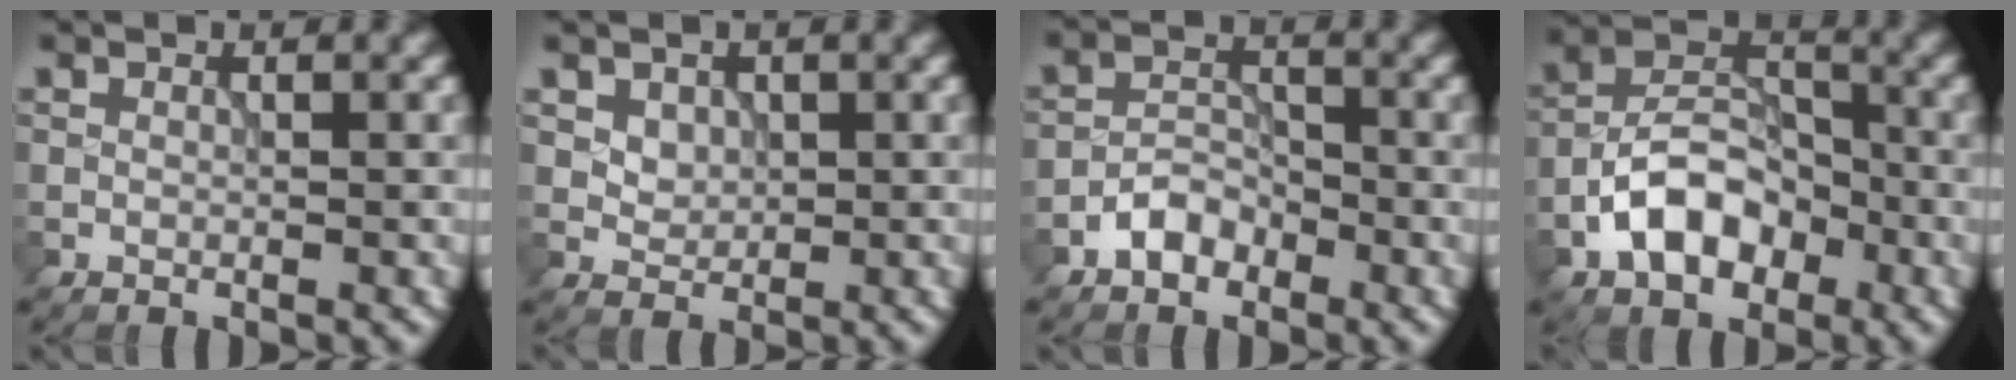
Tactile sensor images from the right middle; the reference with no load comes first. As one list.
[{"total": 2.1, "force": [1.0, 1.6, 0.9], "torque": [-0.020, -0.008, 0.037]}, {"total": 2.6, "force": [-1.7, 1.6, 1.2], "torque": [-0.016, 0.011, -0.036]}, {"total": 6.4, "force": [-2.9, 4.1, 4.0], "torque": [-0.064, 0.007, -0.059]}]